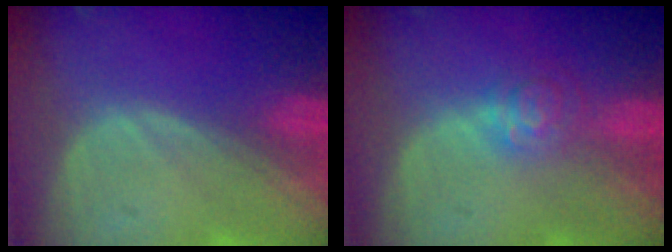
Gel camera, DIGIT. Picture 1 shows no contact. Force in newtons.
{"total": 4.1, "press": 3.7, "slide": 1.7}